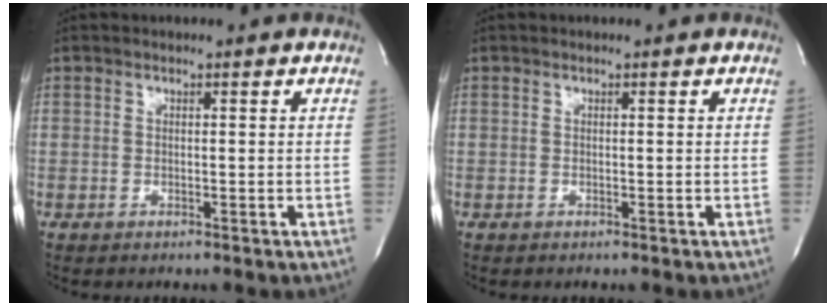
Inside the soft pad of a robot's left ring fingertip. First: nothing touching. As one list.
[{"total": 0.0}]